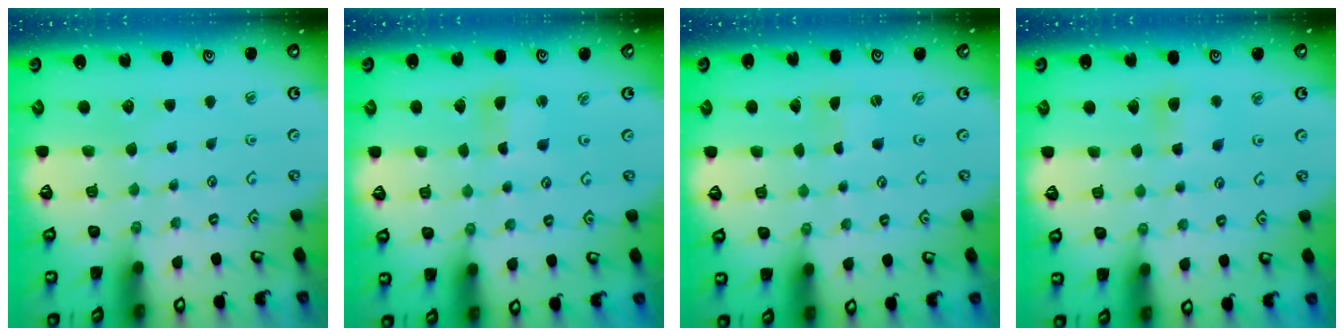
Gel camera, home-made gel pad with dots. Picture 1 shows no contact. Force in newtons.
{"total": 2.5, "press": 2.5, "slide": 0.3}
{"total": 0.0}
{"total": 5.2, "press": 5.2, "slide": 0.6}